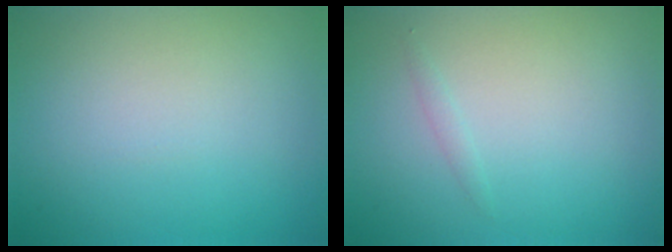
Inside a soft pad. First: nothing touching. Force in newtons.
{"total": 0.5, "press": 0.5, "slide": 0.1}